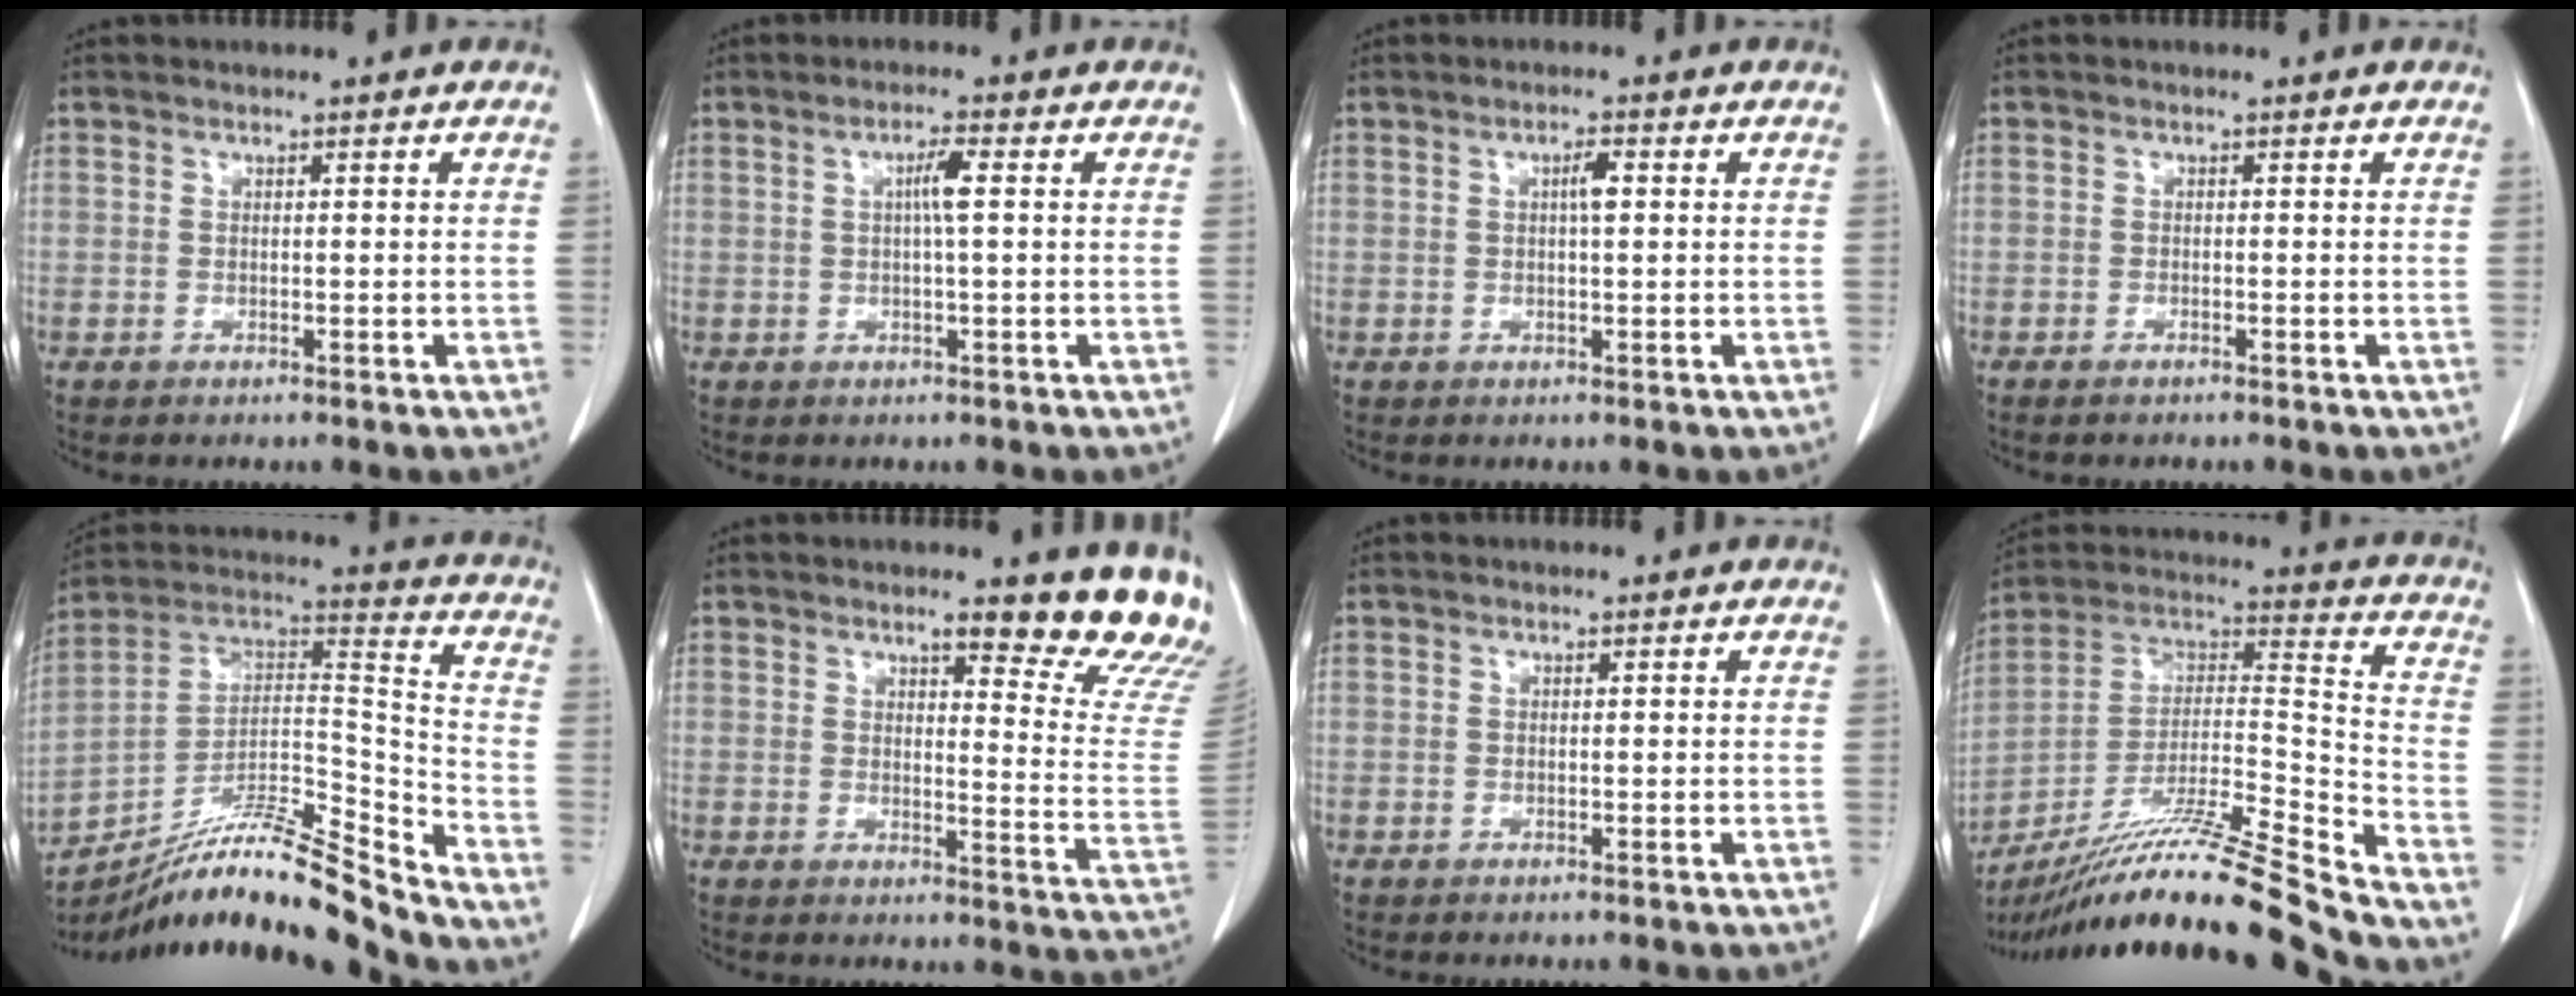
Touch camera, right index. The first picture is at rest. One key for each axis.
{"total": 3.0, "fx": 0.4, "fy": -0.1, "fz": 2.9, "tx": -0.054, "ty": 0.002, "tz": 0.006}
{"total": 2.2, "fx": 0.4, "fy": 0.3, "fz": 2.1, "tx": -0.037, "ty": 0.003, "tz": 0.007}
{"total": 0.9, "fx": -0.8, "fy": 0.2, "fz": 0.4, "tx": -0.009, "ty": -0.001, "tz": -0.012}
{"total": 19.1, "fx": -17.3, "fy": -0.3, "fz": 8.2, "tx": -0.150, "ty": 0.030, "tz": -0.304}
{"total": 12.6, "fx": 10.8, "fy": 1.0, "fz": 6.4, "tx": -0.055, "ty": -0.079, "tz": 0.104}
{"total": 0.0}
{"total": 24.8, "fx": -21.4, "fy": -1.7, "fz": 12.3, "tx": -0.214, "ty": -0.018, "tz": -0.370}